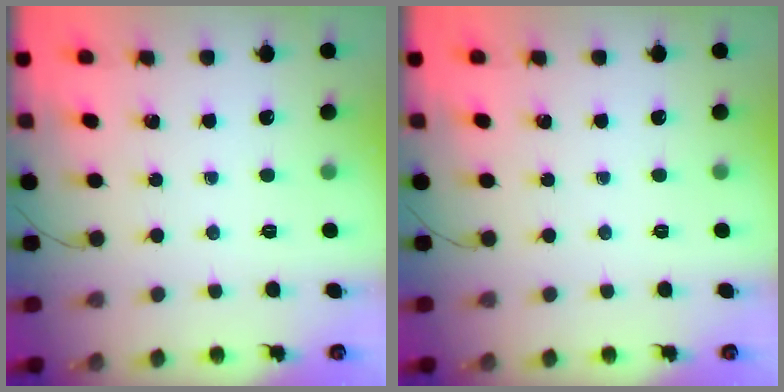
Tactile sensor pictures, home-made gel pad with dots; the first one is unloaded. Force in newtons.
{"total": 0.0}